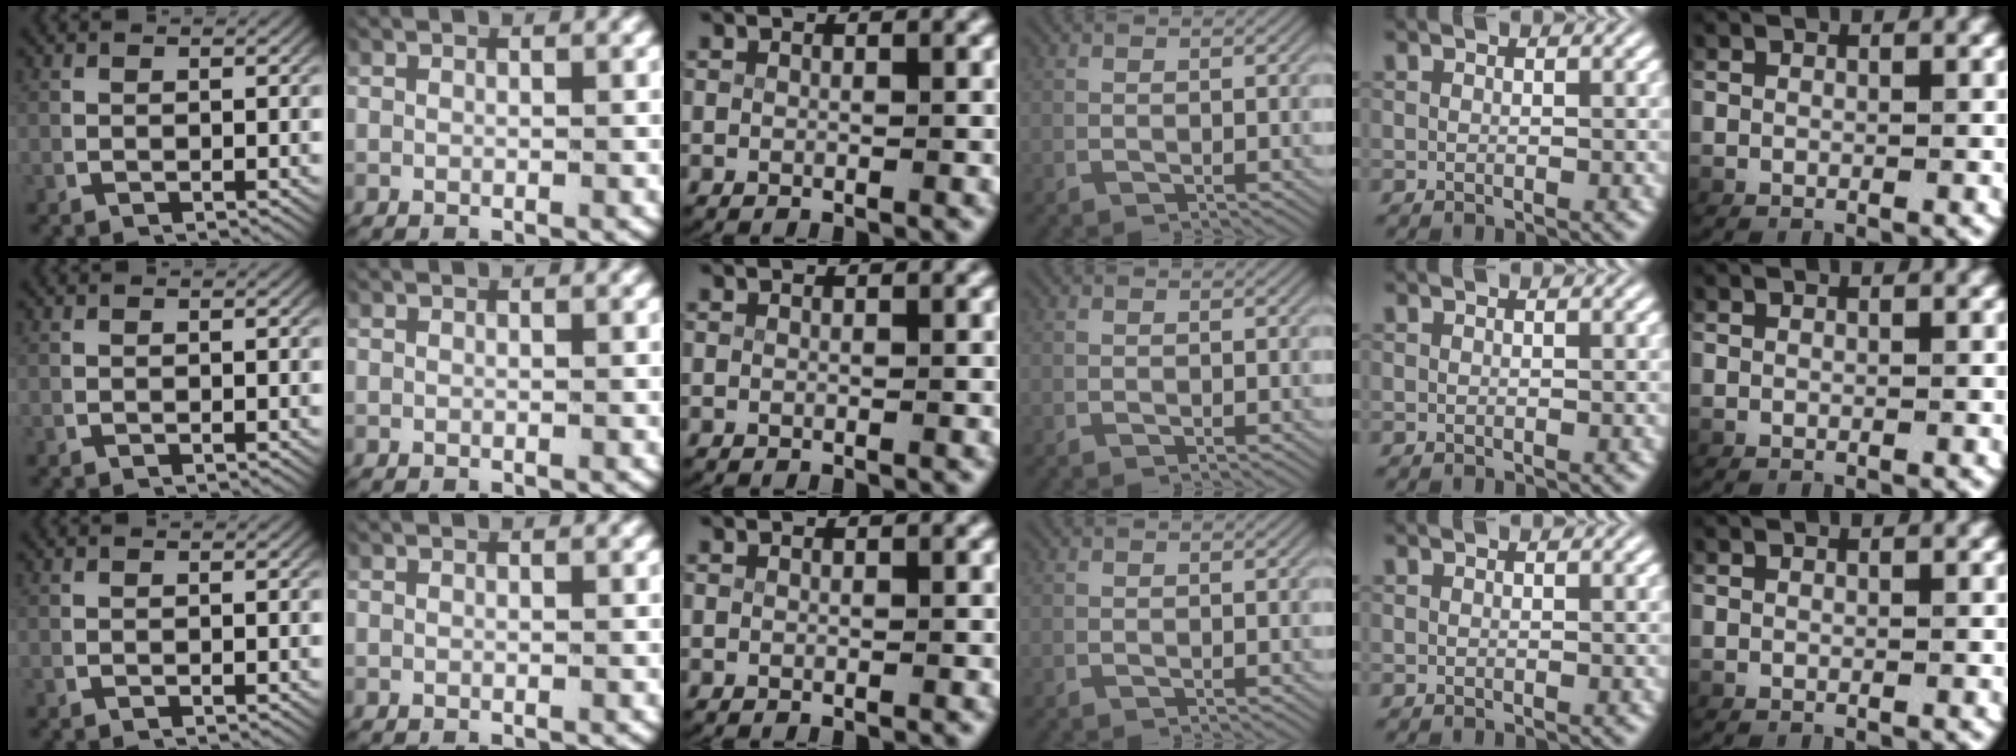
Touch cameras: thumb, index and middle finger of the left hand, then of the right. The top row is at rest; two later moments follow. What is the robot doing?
{"motion": "reach", "object": "card"}